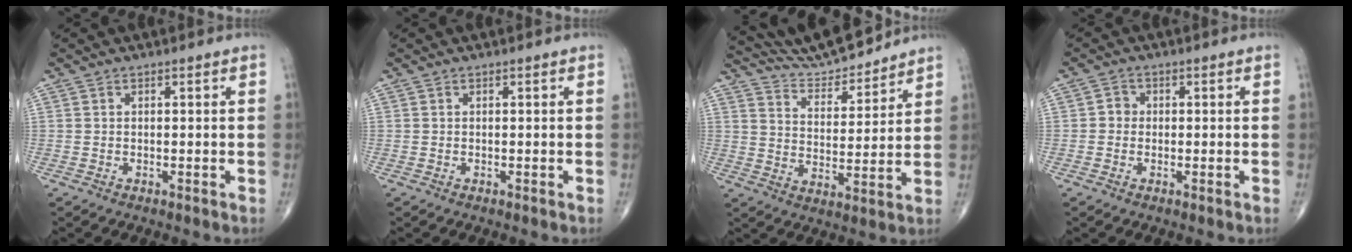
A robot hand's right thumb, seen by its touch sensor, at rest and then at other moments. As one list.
[{"total": 0.0}, {"total": 12.1, "force": [11.6, 1.1, 3.0], "torque": [-0.039, -0.057, 0.206]}, {"total": 2.0, "force": [-0.2, 1.8, 0.7], "torque": [0.002, 0.007, -0.009]}]